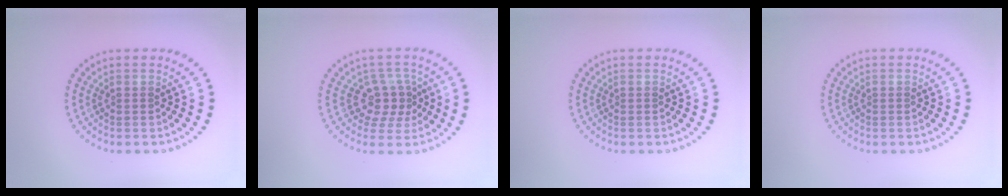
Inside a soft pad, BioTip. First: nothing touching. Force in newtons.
{"total": 3.1, "press": 2.3, "slide": 2.0}
{"total": 0.0}
{"total": 0.0}